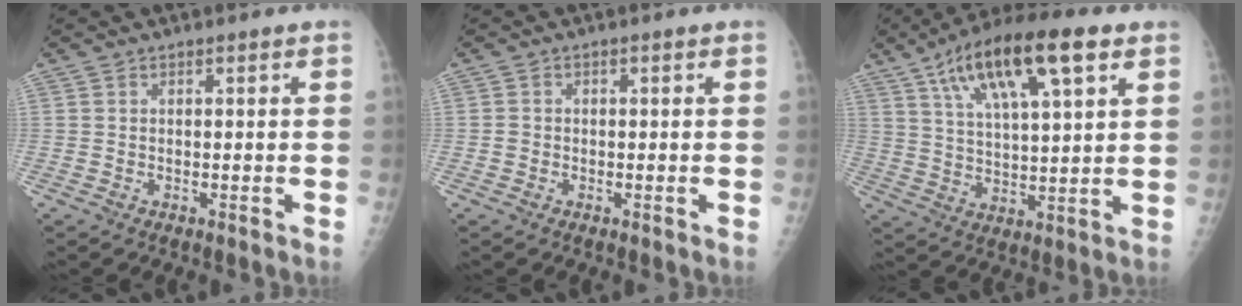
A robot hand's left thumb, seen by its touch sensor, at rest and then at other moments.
{"total": 1.1, "force": [-0.5, 1.0, 0.1], "torque": [0.000, 0.003, -0.008]}
{"total": 17.7, "force": [8.7, 5.7, 14.4], "torque": [-0.232, -0.005, 0.151]}